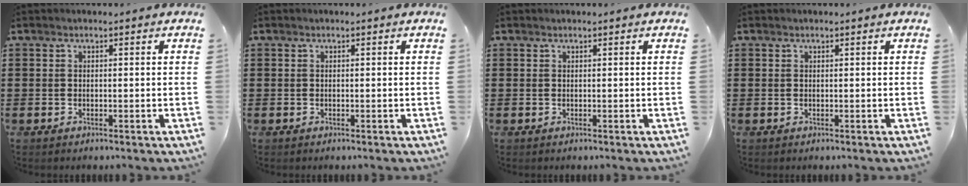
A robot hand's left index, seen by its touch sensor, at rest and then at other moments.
{"total": 0.0}
{"total": 0.0}
{"total": 0.0}